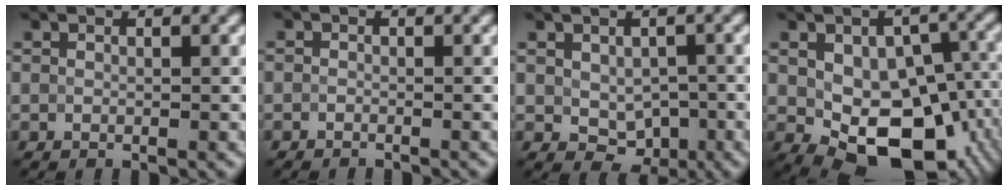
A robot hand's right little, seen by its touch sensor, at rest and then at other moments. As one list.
[{"total": 1.4, "force": [-0.8, 1.1, -0.6], "torque": [0.030, 0.001, -0.016]}, {"total": 3.6, "force": [-0.4, 2.7, 2.4], "torque": [-0.031, -0.014, 0.005]}, {"total": 12.0, "force": [-2.8, 7.5, 9.0], "torque": [-0.122, -0.019, -0.034]}]